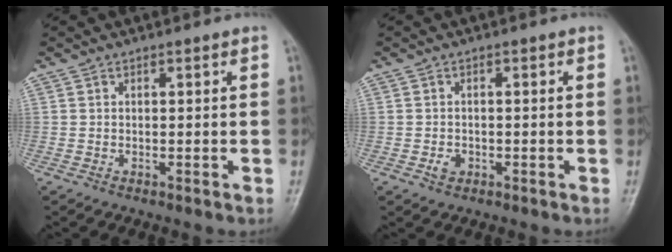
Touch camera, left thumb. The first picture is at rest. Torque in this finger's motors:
{"motor_torque": [0.00, 0.01, 0.04, 0.03, 0.00]}